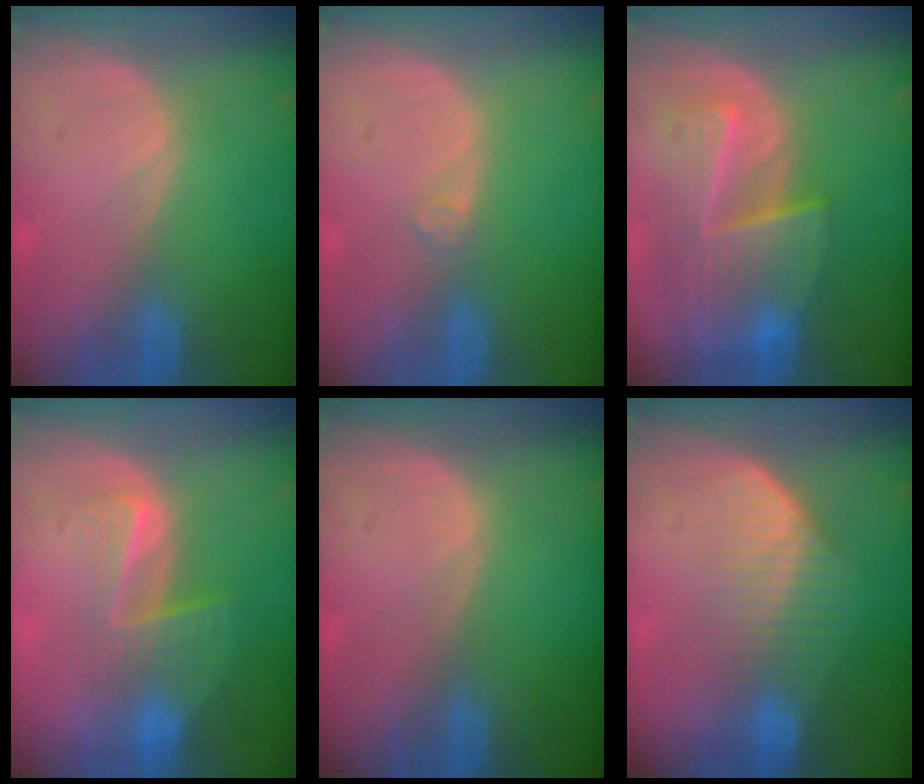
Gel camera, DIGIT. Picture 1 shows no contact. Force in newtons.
{"total": 0.9, "press": 0.8, "slide": 0.2}
{"total": 8.9, "press": 8.1, "slide": 3.7}
{"total": 6.6, "press": 5.6, "slide": 3.5}
{"total": 0.0}
{"total": 7.4, "press": 6.3, "slide": 3.9}